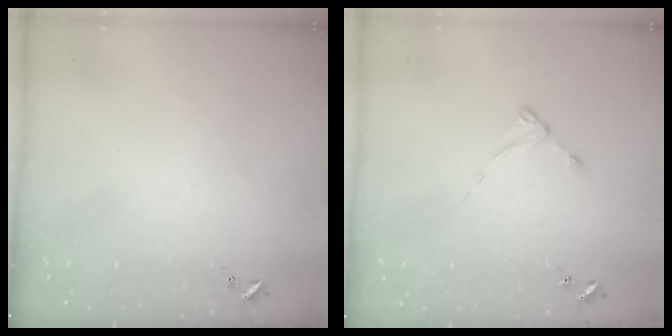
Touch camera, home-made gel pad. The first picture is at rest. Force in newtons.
{"total": 2.3, "press": 2.3, "slide": 0.3}